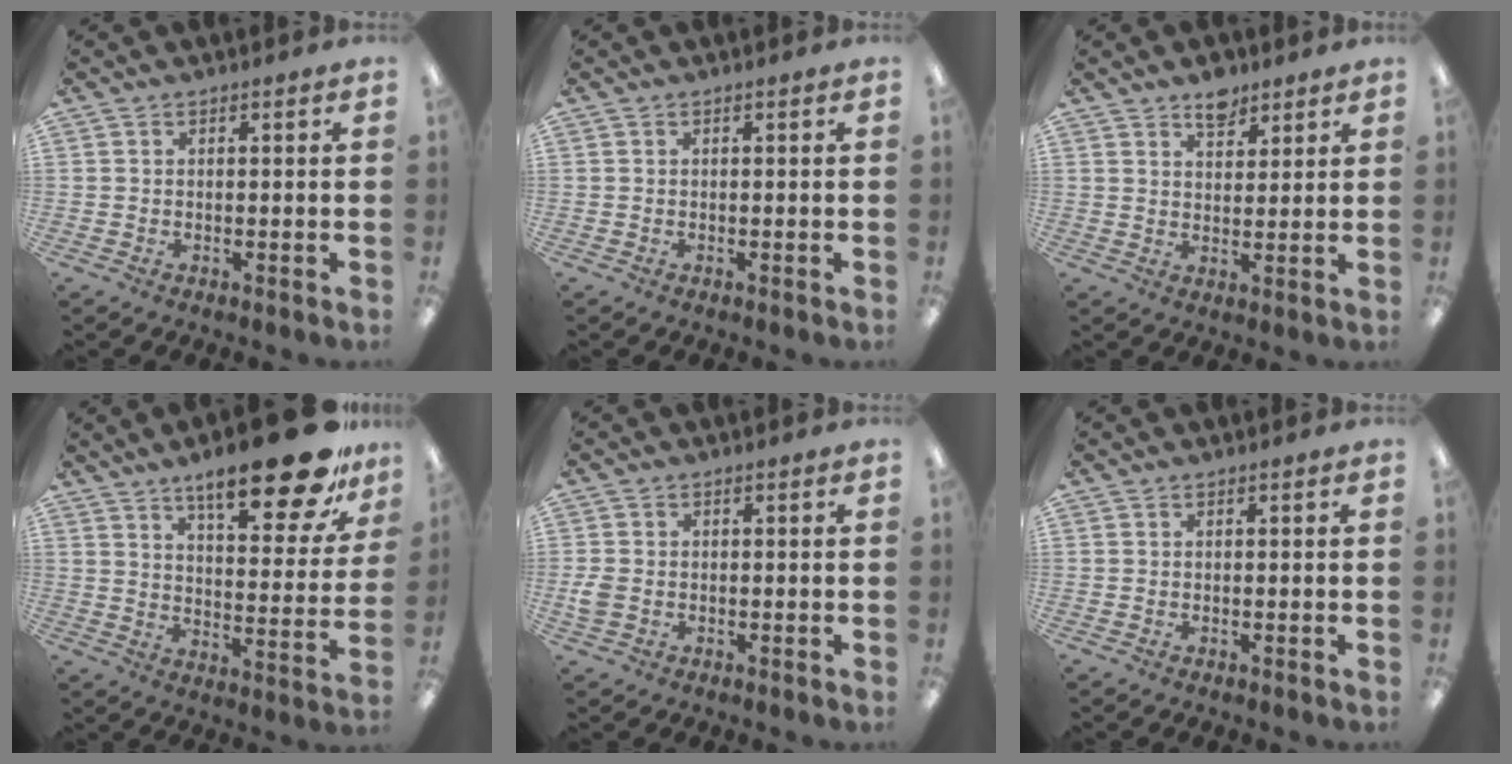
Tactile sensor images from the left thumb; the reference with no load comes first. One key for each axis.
{"total": 0.0}
{"total": 5.3, "fx": 4.3, "fy": 2.6, "fz": 1.8, "tx": -0.014, "ty": -0.025, "tz": 0.074}
{"total": 20.7, "fx": 14.1, "fy": 5.8, "fz": 13.9, "tx": -0.209, "ty": -0.085, "tz": 0.226}
{"total": 3.3, "fx": -0.6, "fy": 2.5, "fz": 2.0, "tx": -0.040, "ty": 0.004, "tz": -0.010}
{"total": 0.0}